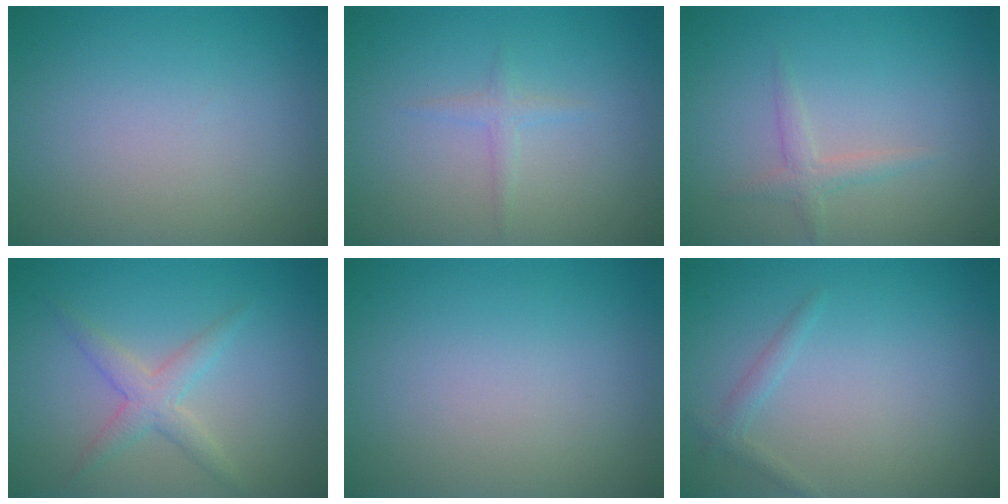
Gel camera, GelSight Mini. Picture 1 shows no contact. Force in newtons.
{"total": 1.1, "press": 1.1, "slide": 0.0}
{"total": 1.5, "press": 1.5, "slide": 0.0}
{"total": 2.4, "press": 2.4, "slide": 0.1}
{"total": 0.0}
{"total": 1.1, "press": 1.1, "slide": 0.0}